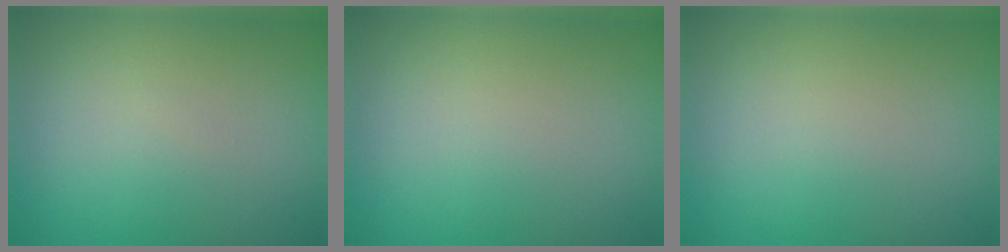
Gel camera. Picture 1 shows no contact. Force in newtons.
{"total": 0.0}
{"total": 0.0}